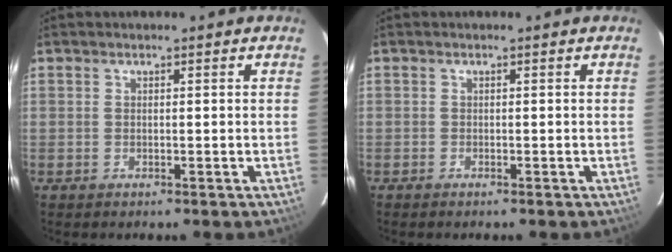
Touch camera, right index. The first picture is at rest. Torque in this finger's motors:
{"motor_torque": [-0.32, -0.07, -0.79, -0.18]}